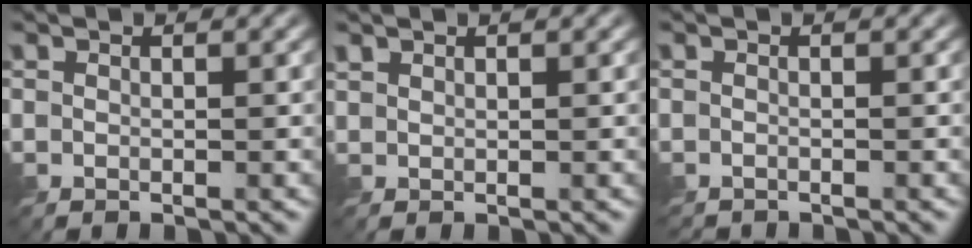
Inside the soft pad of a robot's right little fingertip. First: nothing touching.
{"total": 0.6, "force": [0.6, 0.2, 0.1], "torque": [-0.003, 0.000, 0.016]}
{"total": 1.2, "force": [-1.2, 0.1, -0.1], "torque": [0.004, -0.008, -0.022]}